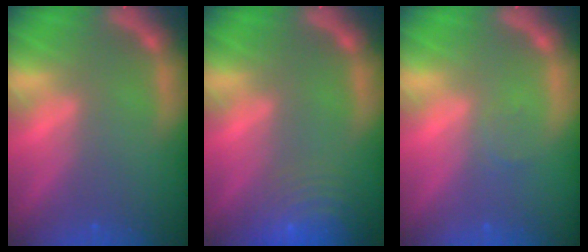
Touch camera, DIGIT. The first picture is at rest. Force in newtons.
{"total": 10.0}
{"total": 1.0}